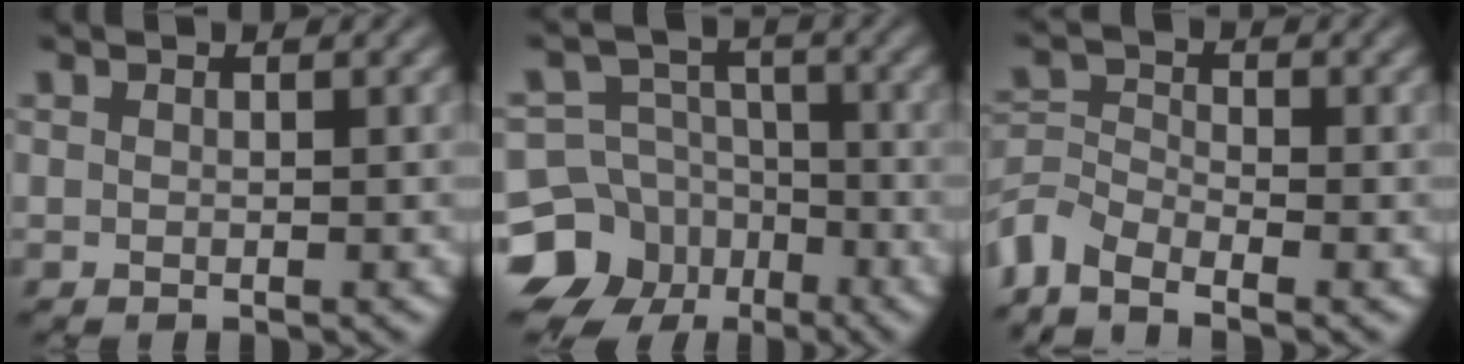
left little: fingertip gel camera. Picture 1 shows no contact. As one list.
[{"total": 11.1, "force": [-6.1, 9.0, 2.5], "torque": [-0.042, -0.023, -0.133]}, {"total": 3.8, "force": [-3.2, 1.4, 1.4], "torque": [-0.031, 0.000, -0.085]}]